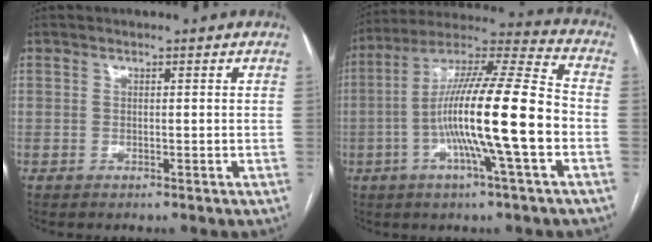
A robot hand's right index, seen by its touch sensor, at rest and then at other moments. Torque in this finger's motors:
{"motor_torque": [1.73, -0.41, 1.05, 0.21]}